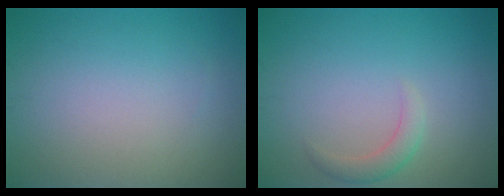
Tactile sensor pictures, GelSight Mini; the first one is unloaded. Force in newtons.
{"total": 1.7, "press": 1.7, "slide": 0.3}